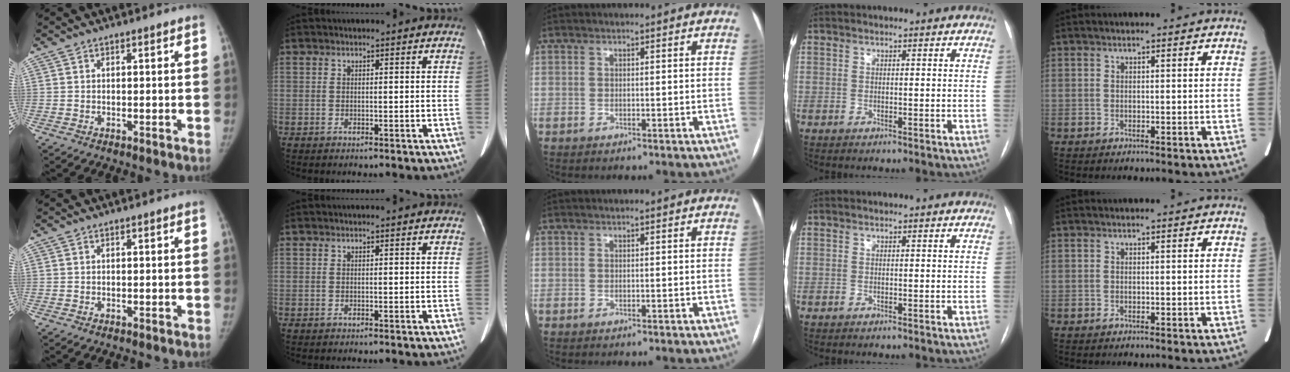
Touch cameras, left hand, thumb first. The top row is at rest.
{}